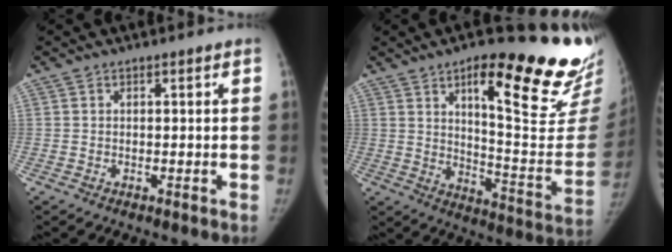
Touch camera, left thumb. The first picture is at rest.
{"total": 27.1, "force": [17.1, 6.5, 20.0], "torque": [-0.219, -0.098, 0.240]}